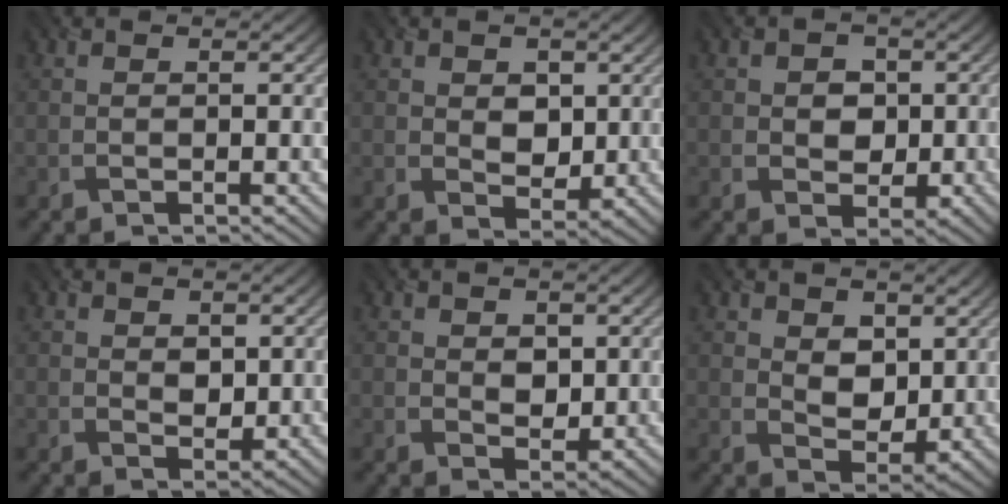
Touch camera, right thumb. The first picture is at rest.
{"total": 3.7, "force": [0.8, 2.9, 2.3], "torque": [-0.049, -0.005, 0.006]}
{"total": 4.2, "force": [0.2, 3.7, 2.1], "torque": [-0.025, -0.003, -0.007]}
{"total": 2.1, "force": [0.7, 1.5, 1.2], "torque": [-0.028, -0.007, 0.012]}
{"total": 2.6, "force": [0.8, 2.0, 1.6], "torque": [-0.038, -0.006, 0.011]}
{"total": 5.3, "force": [1.8, 3.7, 3.3], "torque": [-0.077, -0.006, 0.024]}